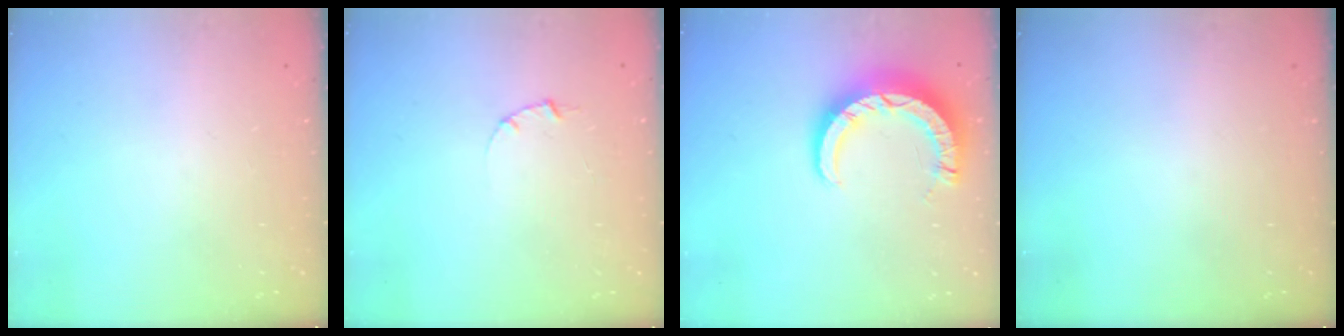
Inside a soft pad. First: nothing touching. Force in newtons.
{"total": 1.0, "press": 1.0, "slide": 0.3}
{"total": 8.5, "press": 8.4, "slide": 0.8}
{"total": 0.0}